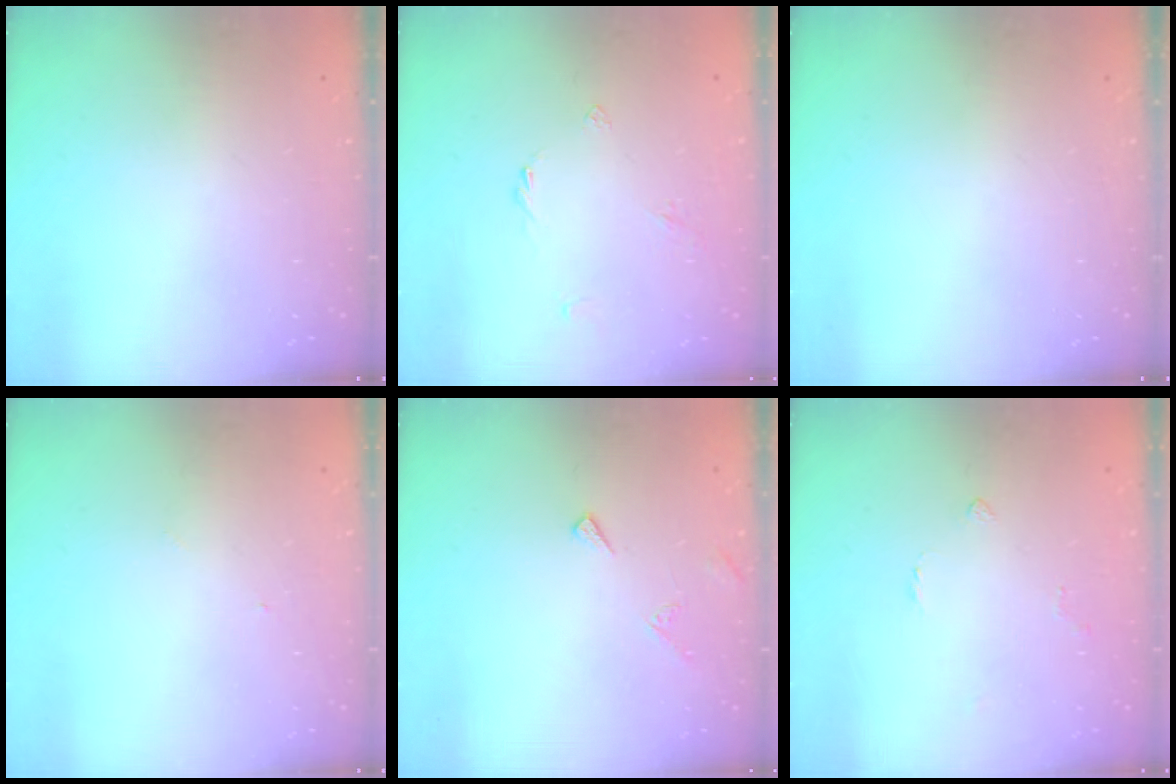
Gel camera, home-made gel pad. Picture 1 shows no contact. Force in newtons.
{"total": 2.4, "press": 2.4, "slide": 0.5}
{"total": 0.0}
{"total": 2.8, "press": 2.8, "slide": 0.3}
{"total": 5.6, "press": 5.5, "slide": 0.5}
{"total": 2.3, "press": 2.2, "slide": 0.6}